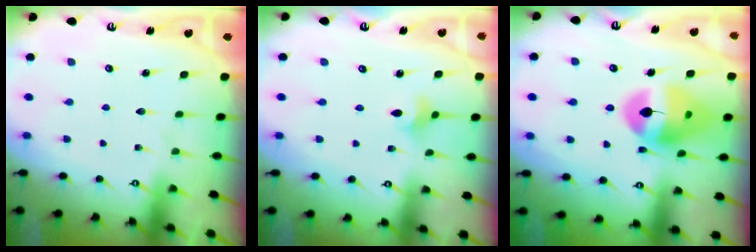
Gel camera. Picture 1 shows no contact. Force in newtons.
{"total": 3.4, "press": 3.3, "slide": 0.8}
{"total": 15.8, "press": 15.7, "slide": 2.0}